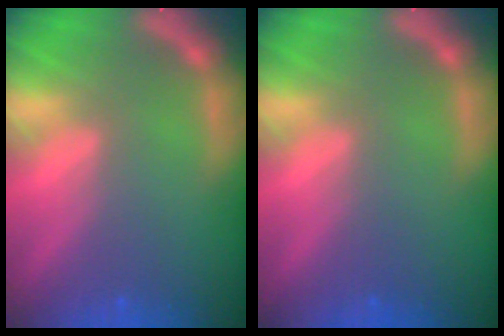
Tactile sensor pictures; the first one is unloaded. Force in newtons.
{"total": 0.0}